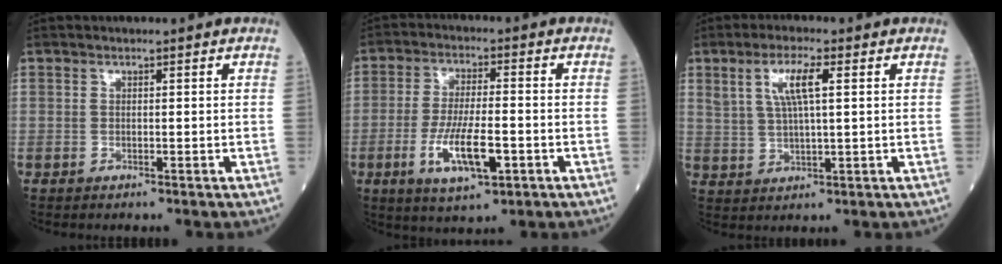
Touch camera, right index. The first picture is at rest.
{"total": 9.4, "force": [-3.1, 2.2, 8.6], "torque": [-0.171, -0.010, -0.050]}
{"total": 6.1, "force": [2.3, 1.1, 5.5], "torque": [-0.114, 0.009, 0.049]}